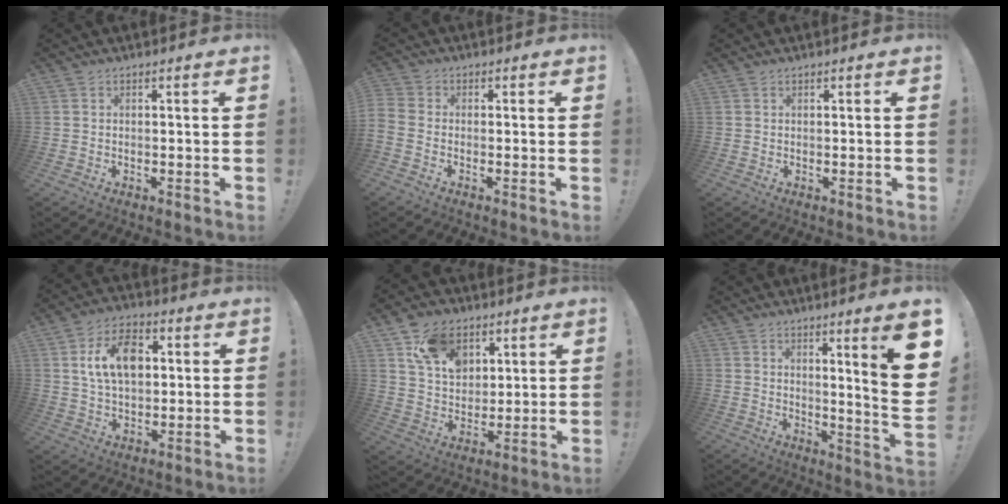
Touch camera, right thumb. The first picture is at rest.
{"total": 2.5, "force": [-1.0, 1.4, 1.8], "torque": [-0.049, 0.001, -0.014]}
{"total": 0.0}
{"total": 12.9, "force": [3.2, 8.8, 8.9], "torque": [-0.130, 0.007, 0.061]}
{"total": 13.1, "force": [7.0, 9.2, 6.1], "torque": [-0.106, -0.020, 0.138]}
{"total": 13.1, "force": [4.7, -0.3, 12.2], "torque": [-0.172, -0.050, 0.058]}